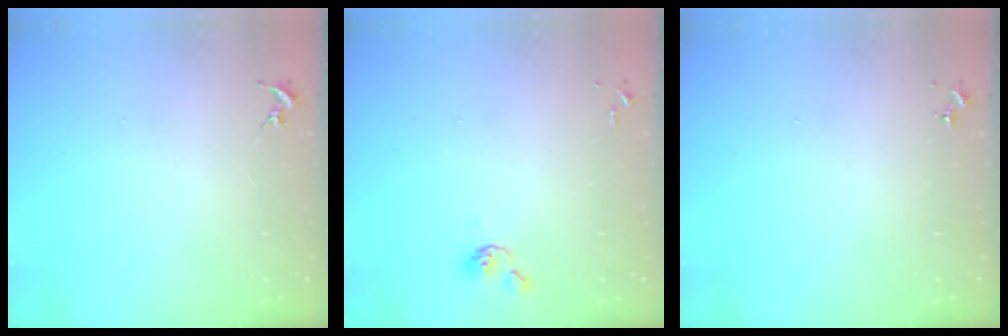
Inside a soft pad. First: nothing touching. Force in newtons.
{"total": 3.9, "press": 3.8, "slide": 0.6}
{"total": 0.0}